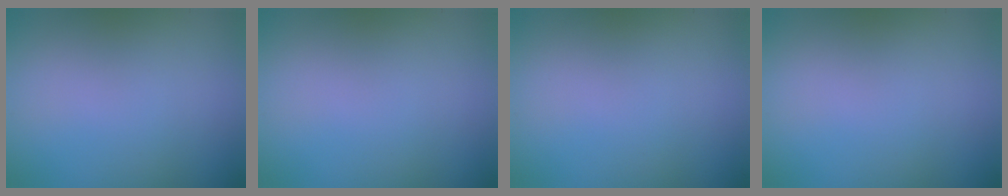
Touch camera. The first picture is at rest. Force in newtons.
{"total": 0.0}
{"total": 0.0}
{"total": 0.0}